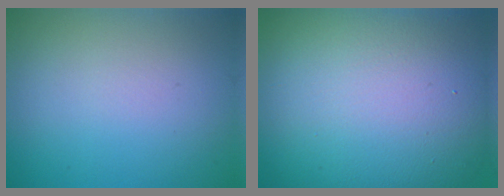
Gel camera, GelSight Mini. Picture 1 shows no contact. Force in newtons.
{"total": 19.1, "press": 19.1, "slide": 1.0}